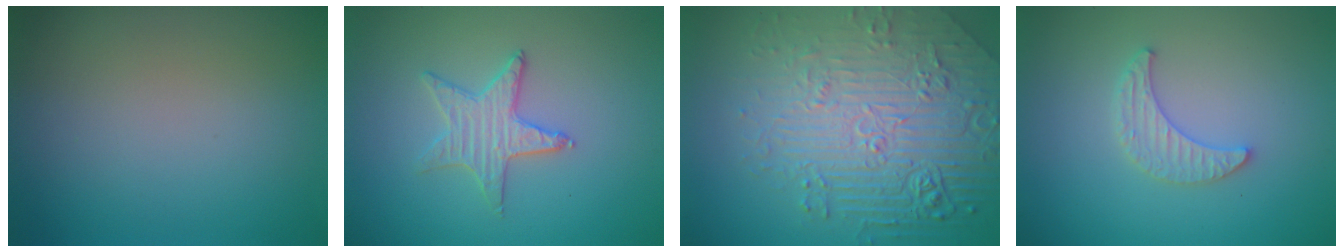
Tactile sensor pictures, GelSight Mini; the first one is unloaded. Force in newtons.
{"total": 1.9, "press": 1.9, "slide": 0.2}
{"total": 9.0, "press": 6.2, "slide": 6.5}
{"total": 2.2, "press": 2.2, "slide": 0.5}